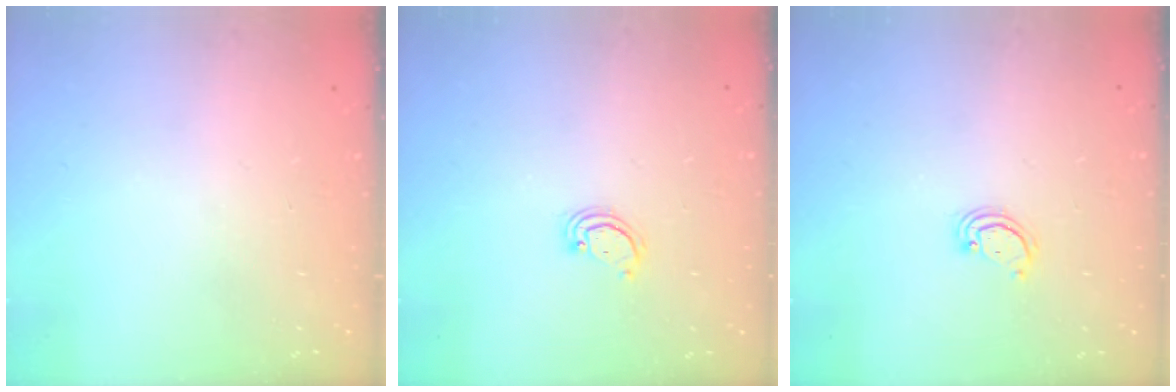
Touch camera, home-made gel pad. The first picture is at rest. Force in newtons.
{"total": 2.5, "press": 2.4, "slide": 0.2}
{"total": 2.5, "press": 2.4, "slide": 0.2}